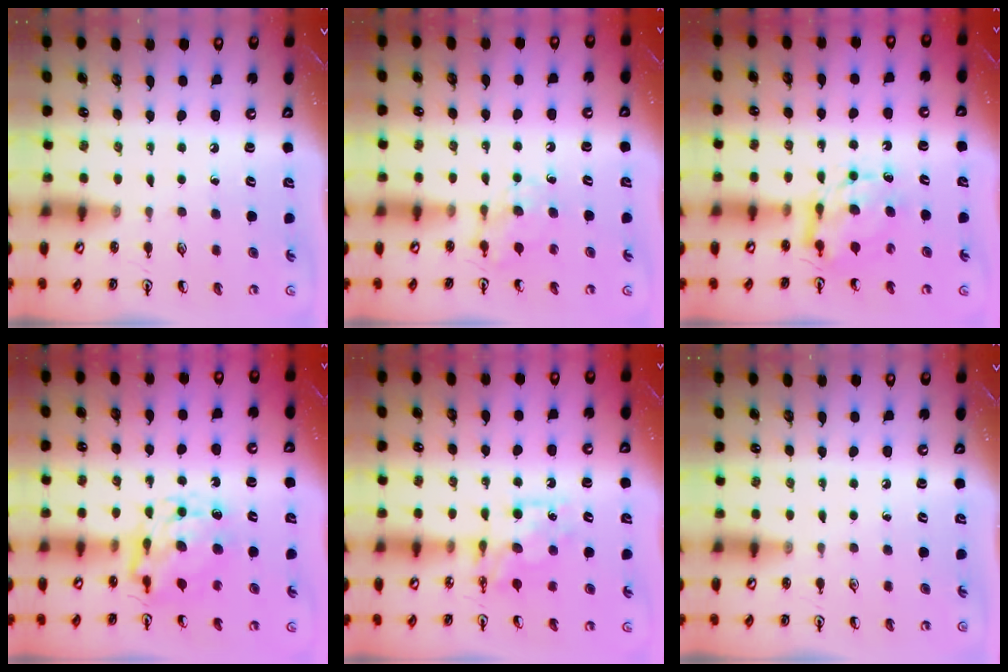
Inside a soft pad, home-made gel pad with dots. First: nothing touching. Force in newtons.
{"total": 4.5, "press": 4.5, "slide": 0.6}
{"total": 7.0, "press": 7.0, "slide": 0.6}
{"total": 8.9, "press": 8.9, "slide": 0.7}
{"total": 7.7, "press": 7.7, "slide": 0.7}
{"total": 0.0}